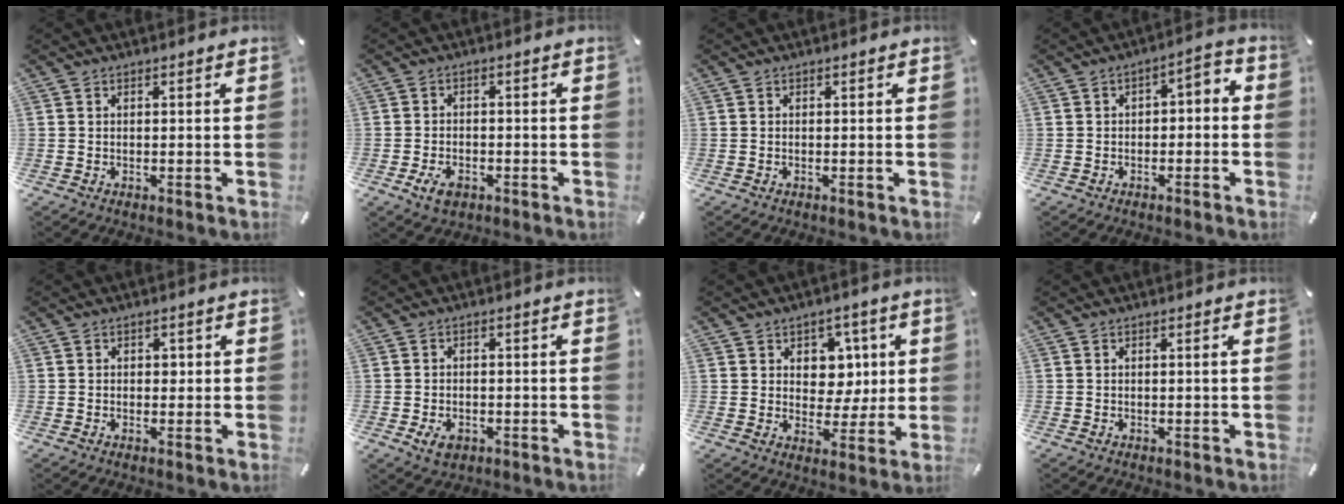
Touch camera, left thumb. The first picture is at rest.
{"total": 4.6, "force": [-2.3, 2.9, 2.7], "torque": [-0.056, 0.009, -0.044]}
{"total": 0.0}
{"total": 3.9, "force": [-2.3, 2.0, 2.5], "torque": [-0.042, 0.023, -0.045]}
{"total": 1.3, "force": [0.0, 1.1, 0.6], "torque": [-0.006, 0.002, -0.004]}
{"total": 4.1, "force": [-1.8, 2.9, 2.3], "torque": [-0.051, 0.005, -0.035]}
{"total": 7.7, "force": [2.3, 7.0, 2.2], "torque": [-0.023, -0.016, 0.042]}
{"total": 0.7, "force": [0.0, 0.0, 0.7], "torque": [-0.012, -0.001, -0.001]}